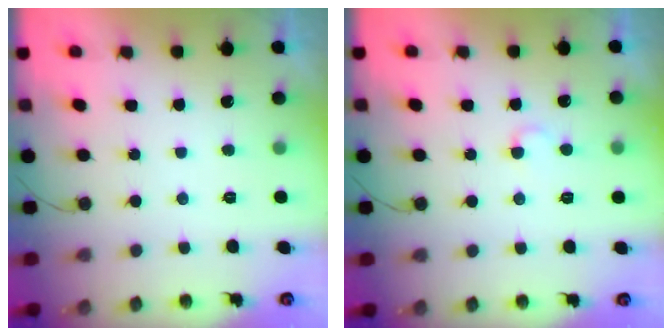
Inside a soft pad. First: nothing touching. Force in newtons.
{"total": 3.3, "press": 3.3, "slide": 0.4}